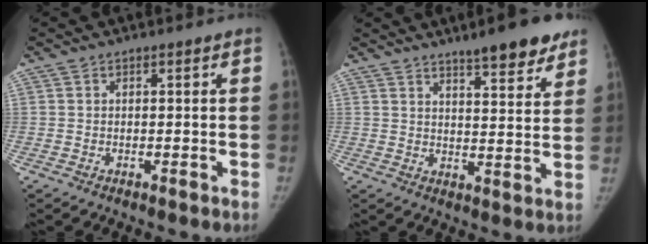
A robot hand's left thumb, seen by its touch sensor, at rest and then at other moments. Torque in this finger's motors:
{"motor_torque": [-0.07, 0.33, -0.31, 0.29, 0.07]}